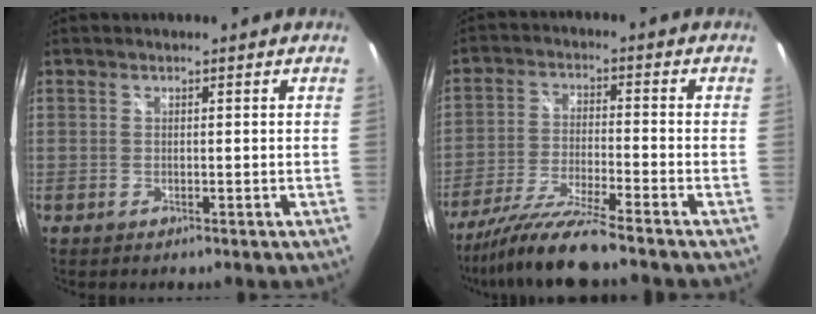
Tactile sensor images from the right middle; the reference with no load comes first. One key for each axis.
{"total": 10.7, "fx": -9.4, "fy": -1.1, "fz": 5.1, "tx": -0.109, "ty": -0.018, "tz": -0.173}